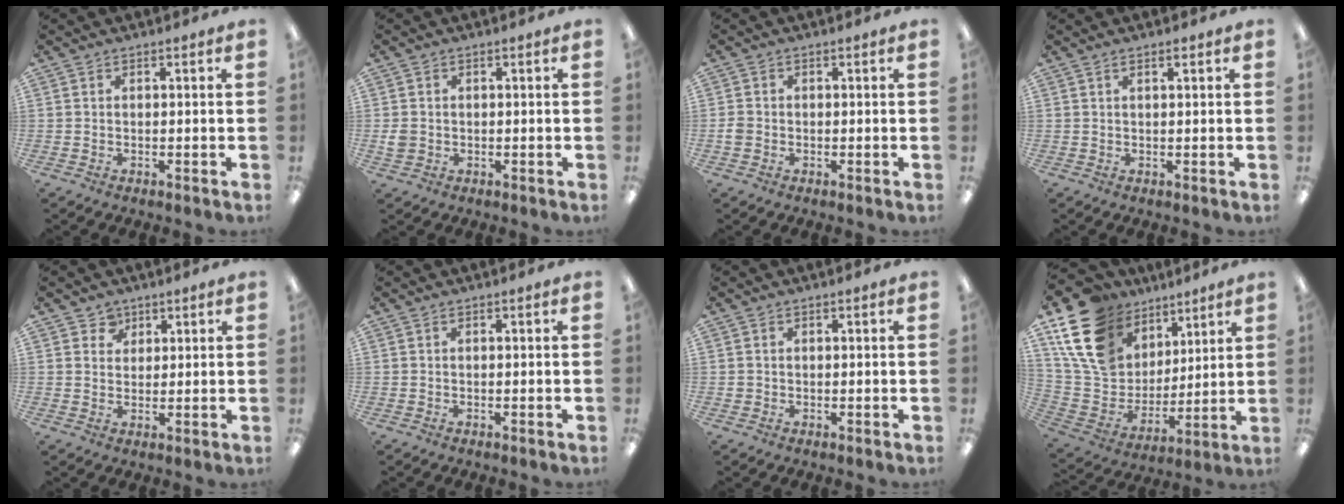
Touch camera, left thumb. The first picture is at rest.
{"total": 2.5, "force": [-0.1, 2.3, 1.0], "torque": [-0.009, 0.002, -0.003]}
{"total": 2.0, "force": [-0.5, 1.7, 0.9], "torque": [-0.014, 0.004, -0.009]}
{"total": 1.3, "force": [0.9, 0.3, 0.8], "torque": [-0.017, 0.002, 0.016]}
{"total": 3.5, "force": [2.2, 2.7, 0.0], "torque": [0.003, -0.004, 0.038]}
{"total": 0.0}
{"total": 0.8, "force": [0.2, 0.8, 0.0], "torque": [0.000, 0.005, 0.002]}
{"total": 20.3, "force": [11.4, 14.1, 9.2], "torque": [-0.190, -0.050, 0.216]}